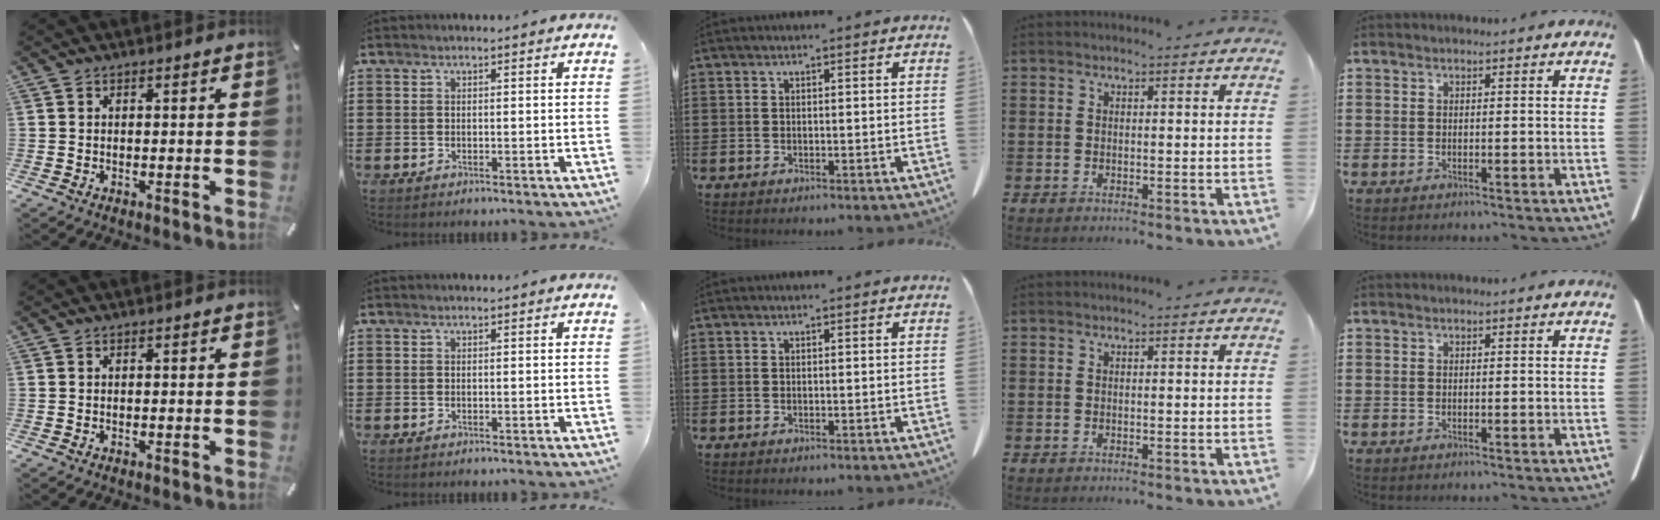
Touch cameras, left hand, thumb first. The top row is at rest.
{}